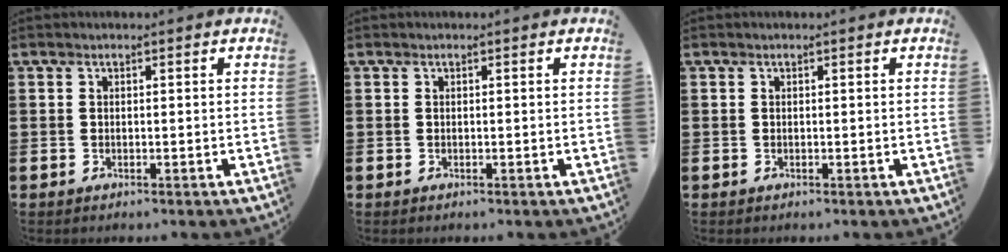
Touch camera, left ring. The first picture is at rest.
{"total": 0.0}
{"total": 0.0}